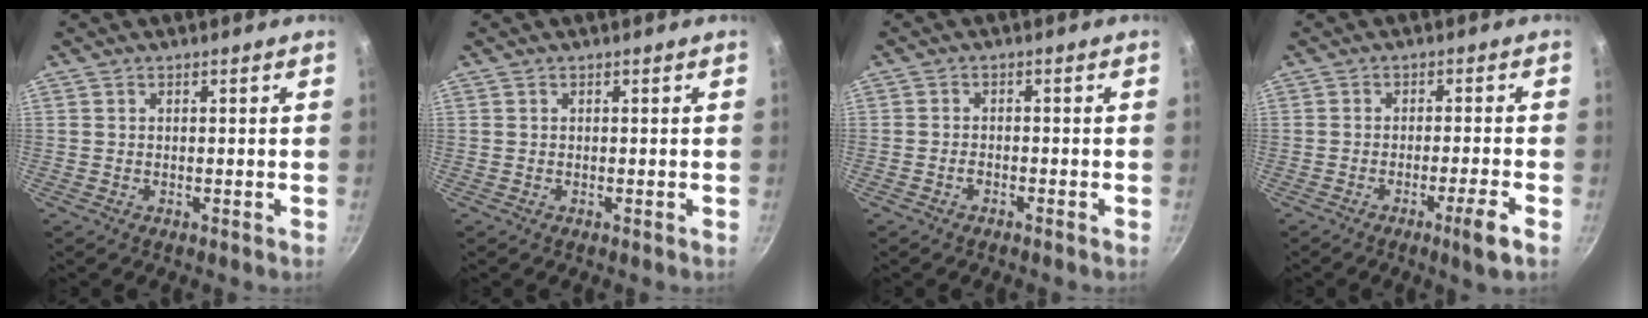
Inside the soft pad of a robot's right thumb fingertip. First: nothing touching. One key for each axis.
{"total": 0.0}
{"total": 1.3, "fx": -1.0, "fy": 0.5, "fz": 0.5, "tx": -0.012, "ty": 0.014, "tz": -0.021}
{"total": 5.0, "fx": -2.5, "fy": -0.3, "fz": 4.3, "tx": -0.072, "ty": 0.014, "tz": -0.039}